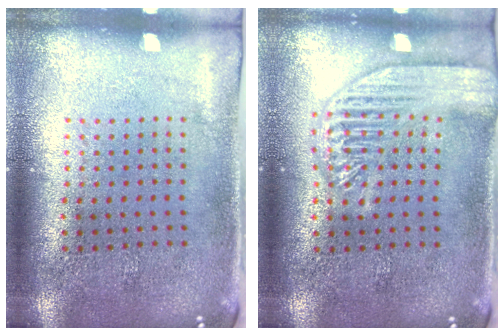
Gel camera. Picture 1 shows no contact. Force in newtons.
{"total": 3.6, "press": 3.6, "slide": 0.5}